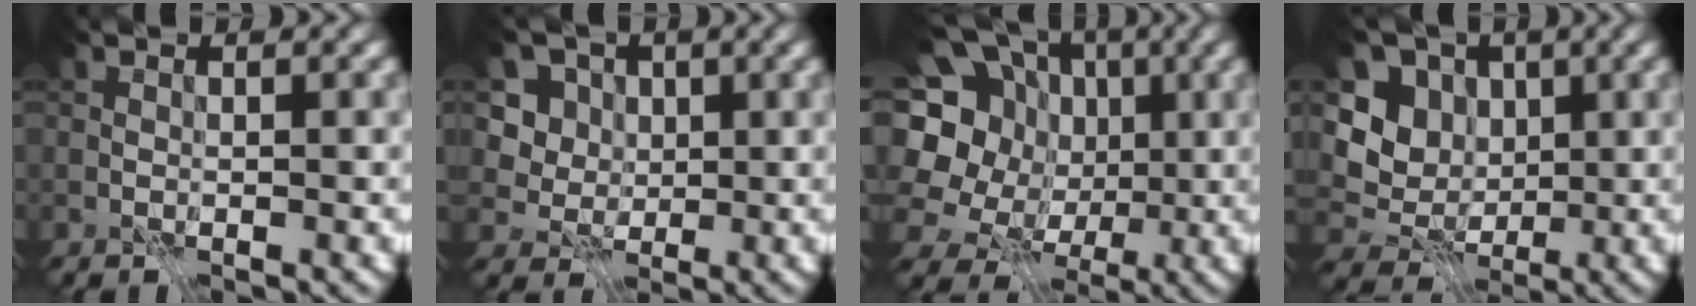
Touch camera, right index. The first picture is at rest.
{"total": 7.0, "force": [2.8, 5.7, 2.8], "torque": [-0.058, -0.004, 0.041]}
{"total": 17.2, "force": [2.1, 15.2, 7.8], "torque": [-0.201, 0.028, 0.013]}
{"total": 7.1, "force": [1.9, 6.1, 3.1], "torque": [-0.066, 0.002, 0.012]}